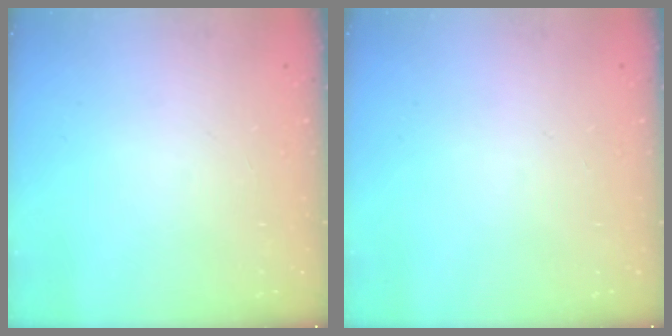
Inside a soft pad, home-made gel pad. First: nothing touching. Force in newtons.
{"total": 0.0}